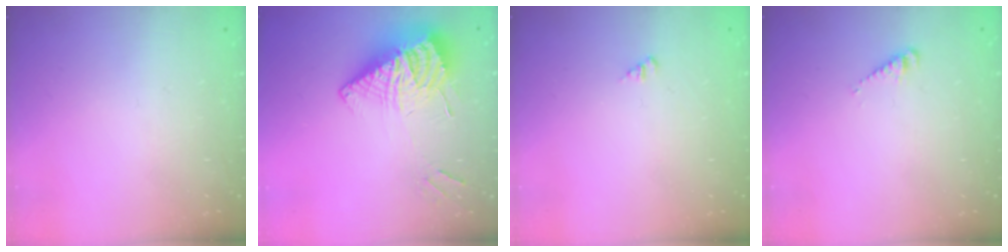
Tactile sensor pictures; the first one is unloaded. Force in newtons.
{"total": 11.0, "press": 10.9, "slide": 0.9}
{"total": 1.3, "press": 1.3, "slide": 0.3}
{"total": 2.7, "press": 2.7, "slide": 0.3}